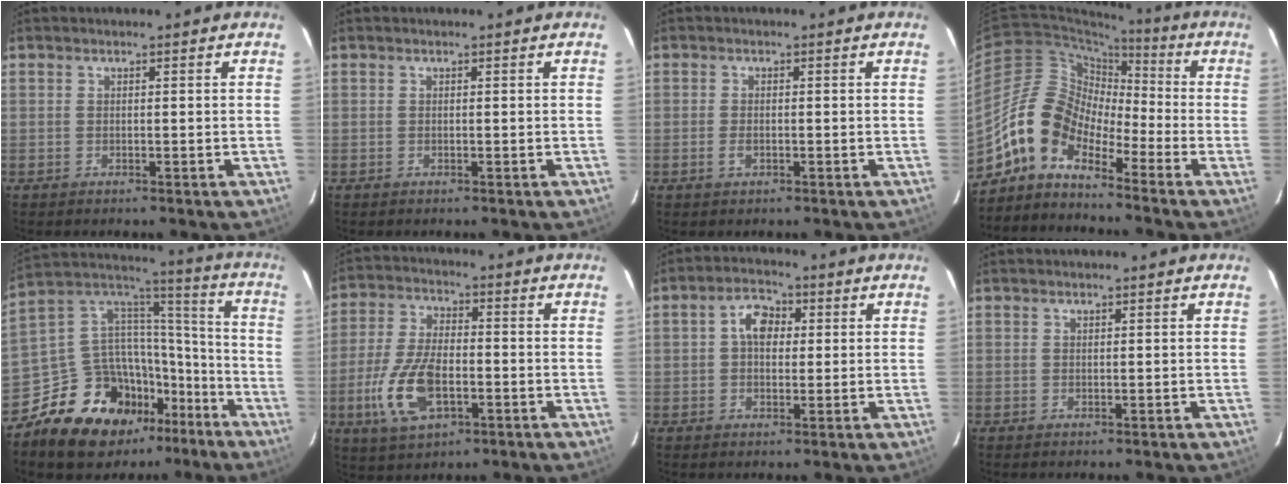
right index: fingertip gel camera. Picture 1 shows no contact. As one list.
[{"total": 0.0}, {"total": 1.7, "force": [-0.7, 1.0, 1.2], "torque": [-0.026, -0.001, -0.012]}, {"total": 10.1, "force": [-6.5, 5.8, 5.1], "torque": [-0.088, 0.028, -0.143]}, {"total": 20.8, "force": [-13.9, 12.5, 9.0], "torque": [-0.180, 0.060, -0.212]}, {"total": 12.7, "force": [-4.2, 6.2, 10.3], "torque": [-0.224, -0.005, -0.073]}, {"total": 5.3, "force": [0.9, 3.8, 3.6], "torque": [-0.063, 0.020, 0.015]}, {"total": 0.0}]